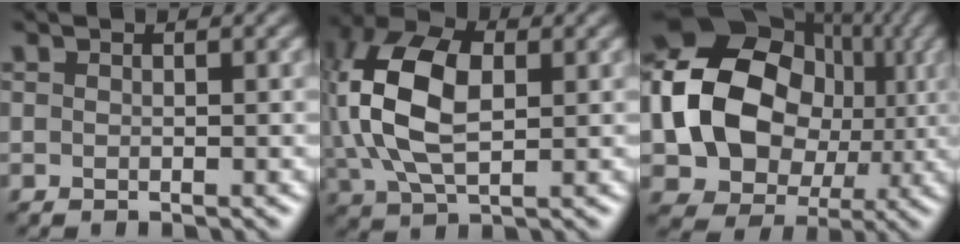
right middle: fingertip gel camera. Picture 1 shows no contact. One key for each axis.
{"total": 11.1, "fx": 1.8, "fy": 6.6, "fz": 8.7, "tx": -0.213, "ty": 0.017, "tz": 0.025}
{"total": 15.9, "fx": 0.2, "fy": 12.7, "fz": 9.6, "tx": -0.184, "ty": 0.000, "tz": -0.004}